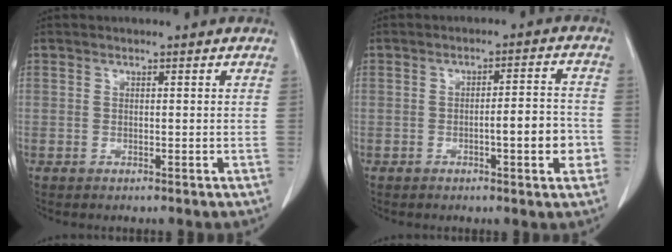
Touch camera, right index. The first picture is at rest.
{"total": 6.1, "force": [-1.8, 1.0, 5.8], "torque": [-0.075, 0.009, -0.021]}